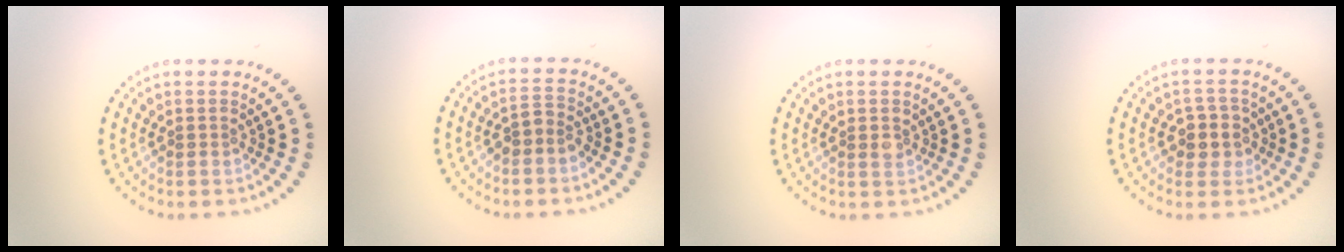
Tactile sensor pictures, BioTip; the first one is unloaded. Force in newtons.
{"total": 1.6, "press": 1.4, "slide": 0.8}
{"total": 0.8, "press": 0.7, "slide": 0.3}
{"total": 2.6, "press": 2.4, "slide": 1.0}